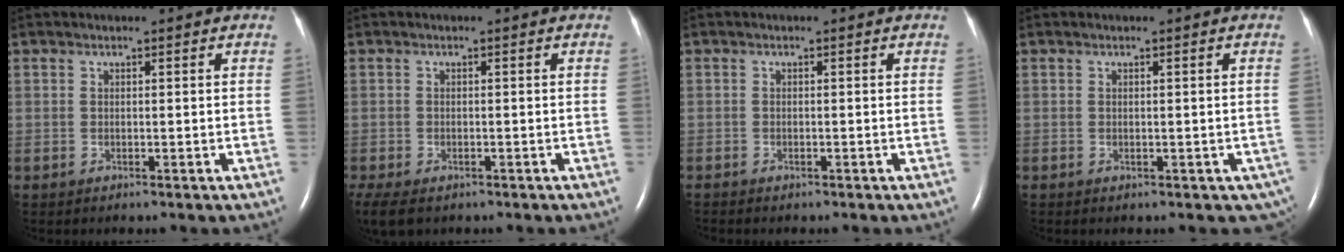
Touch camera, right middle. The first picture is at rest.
{"total": 7.4, "force": [-4.8, 4.0, 4.0], "torque": [-0.098, -0.015, -0.073]}
{"total": 0.9, "force": [-0.7, 0.3, 0.4], "torque": [-0.009, -0.001, -0.010]}
{"total": 2.5, "force": [-0.9, 1.7, 1.6], "torque": [-0.004, -0.001, -0.006]}